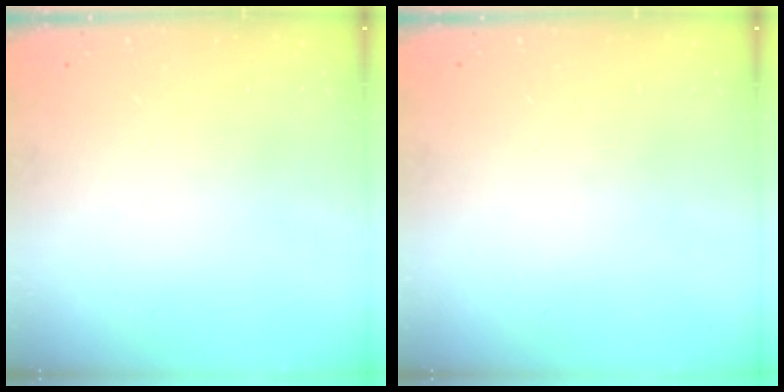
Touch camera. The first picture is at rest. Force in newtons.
{"total": 0.0}